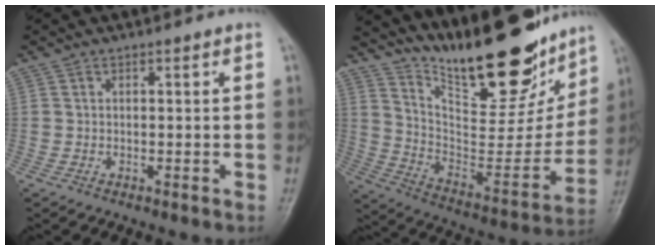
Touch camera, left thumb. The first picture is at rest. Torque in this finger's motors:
{"motor_torque": [0.67, -0.02, 0.76, -2.01, 0.22]}